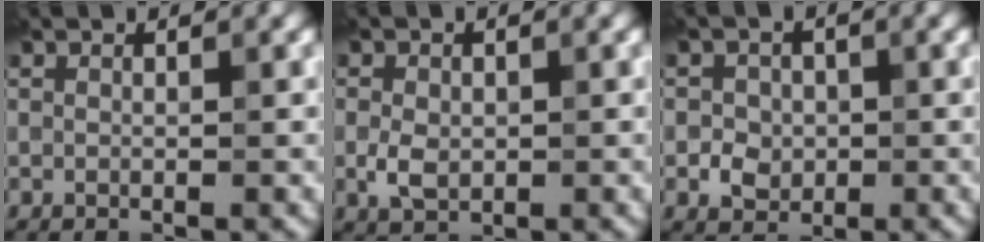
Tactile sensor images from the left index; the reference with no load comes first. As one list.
[{"total": 2.4, "force": [-0.3, 1.8, 1.6], "torque": [-0.030, -0.004, -0.006]}, {"total": 2.4, "force": [-0.4, 2.2, 0.9], "torque": [-0.002, -0.004, -0.012]}]